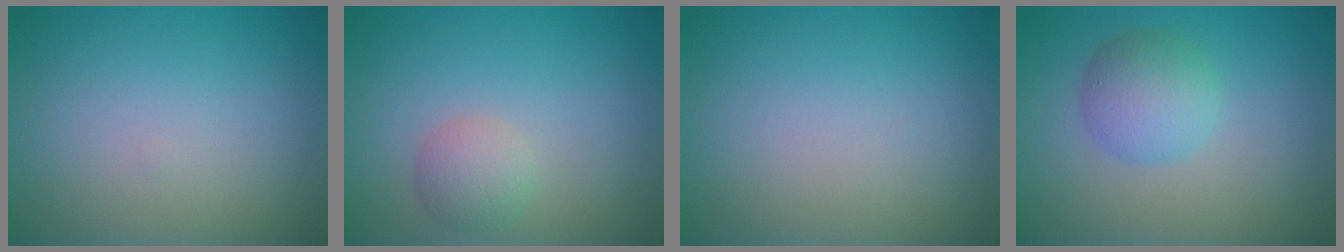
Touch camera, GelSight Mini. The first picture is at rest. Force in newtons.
{"total": 2.2, "press": 2.2, "slide": 0.1}
{"total": 0.0}
{"total": 3.5, "press": 3.5, "slide": 0.1}